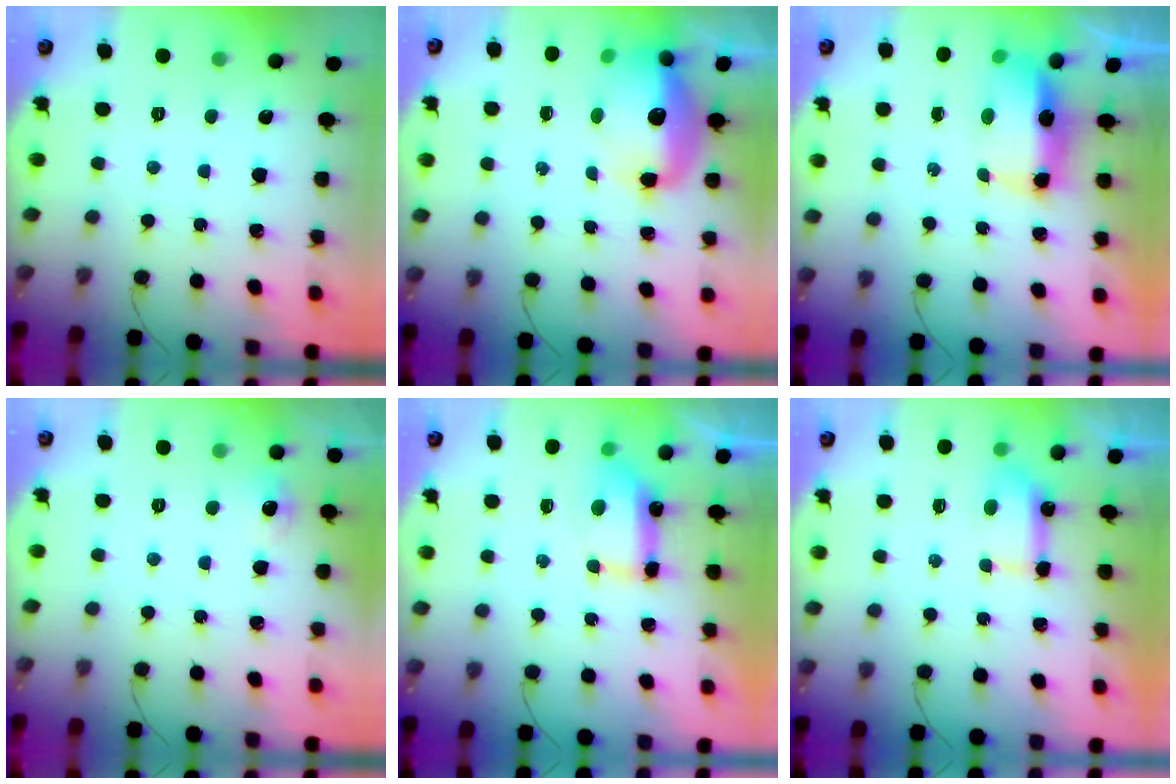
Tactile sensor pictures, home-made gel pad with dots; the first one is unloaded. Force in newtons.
{"total": 13.8, "press": 12.5, "slide": 5.9}
{"total": 9.7, "press": 8.5, "slide": 4.6}
{"total": 4.7, "press": 4.4, "slide": 1.6}
{"total": 7.1, "press": 7.1, "slide": 0.5}
{"total": 5.3, "press": 5.2, "slide": 0.6}